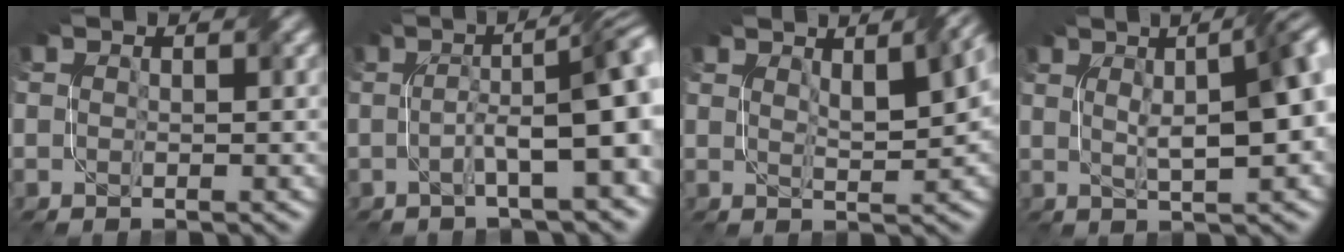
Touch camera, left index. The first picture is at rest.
{"total": 7.7, "force": [-0.5, 1.6, 7.6], "torque": [-0.108, 0.023, -0.014]}
{"total": 5.3, "force": [2.3, 1.4, 4.6], "torque": [-0.057, 0.010, 0.036]}
{"total": 9.8, "force": [1.6, 3.1, 9.1], "torque": [-0.095, 0.024, 0.013]}